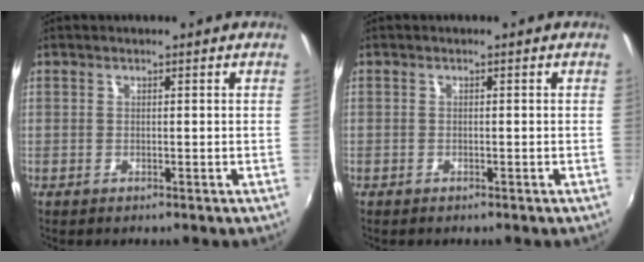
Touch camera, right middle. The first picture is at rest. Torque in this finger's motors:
{"motor_torque": [1.04, -0.98, 0.19, -0.06]}